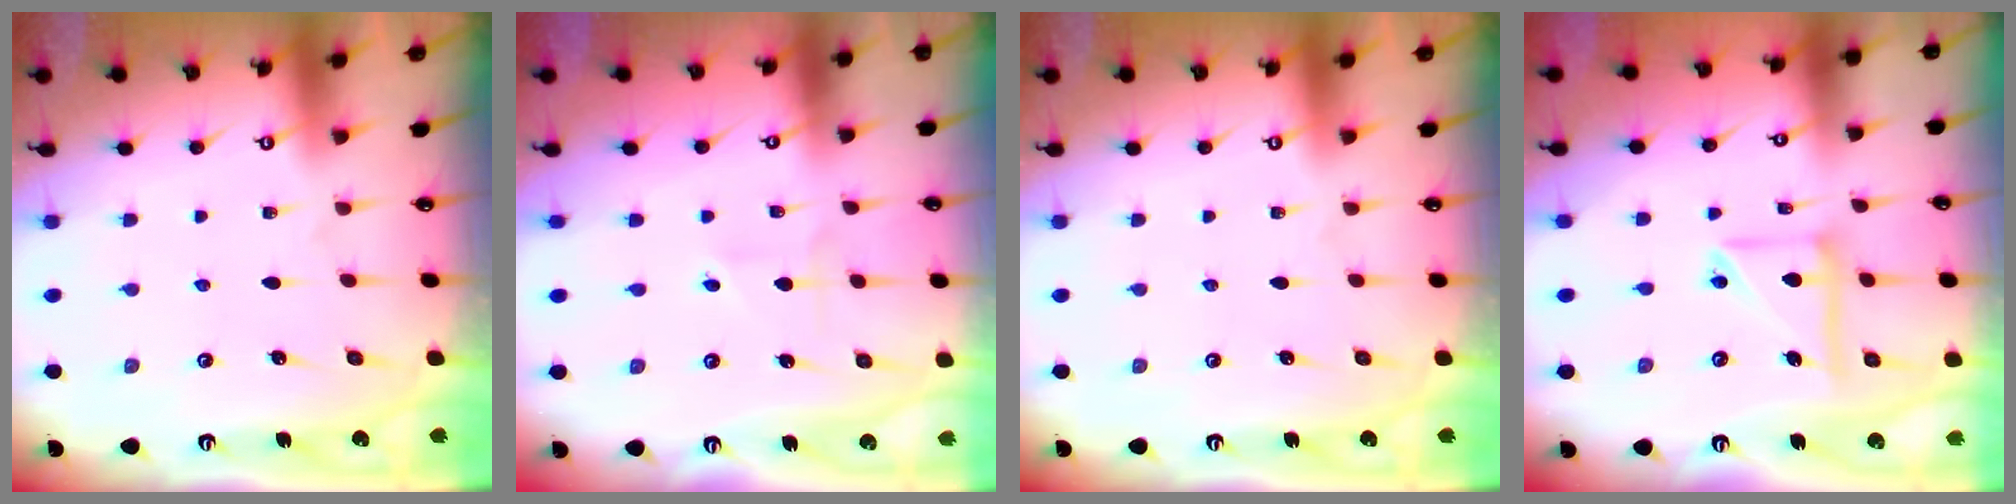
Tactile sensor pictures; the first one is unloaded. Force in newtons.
{"total": 1.9, "press": 1.9, "slide": 0.2}
{"total": 0.0}
{"total": 12.3, "press": 12.1, "slide": 1.7}